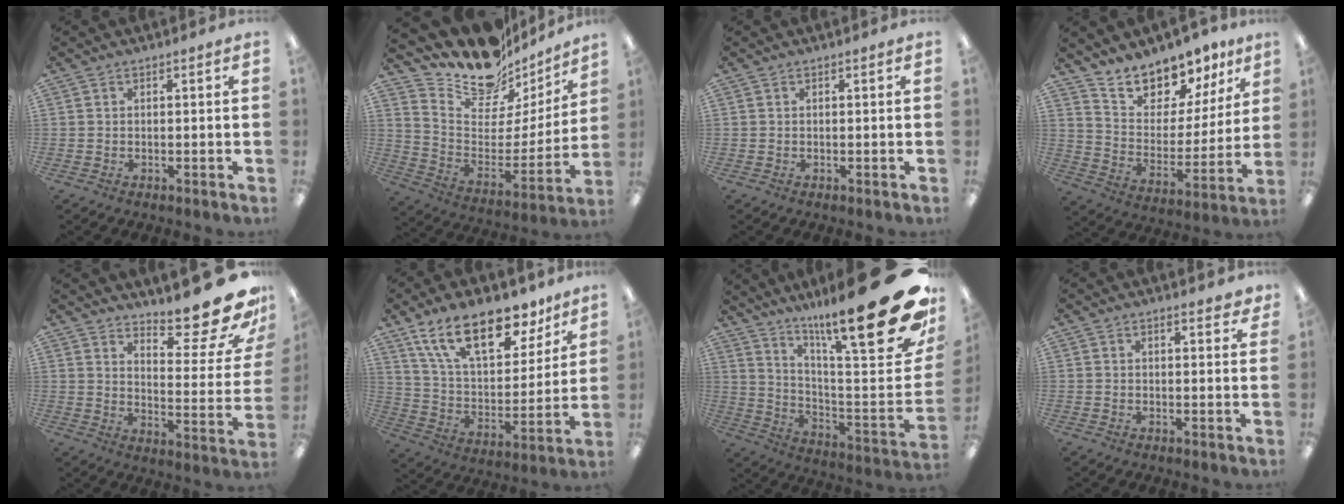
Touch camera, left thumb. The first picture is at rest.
{"total": 17.9, "force": [15.4, 7.3, 5.6], "torque": [-0.100, -0.127, 0.267]}
{"total": 0.0}
{"total": 13.0, "force": [11.8, 5.1, 1.9], "torque": [-0.049, -0.108, 0.216]}
{"total": 17.0, "force": [13.4, 4.1, 9.6], "torque": [-0.124, -0.116, 0.217]}
{"total": 21.4, "force": [14.5, 9.8, 12.3], "torque": [-0.207, -0.077, 0.256]}
{"total": 30.0, "force": [17.9, 5.3, 23.5], "torque": [-0.314, -0.137, 0.296]}
{"total": 2.3, "force": [1.9, 0.5, 1.1], "torque": [-0.017, -0.004, 0.033]}